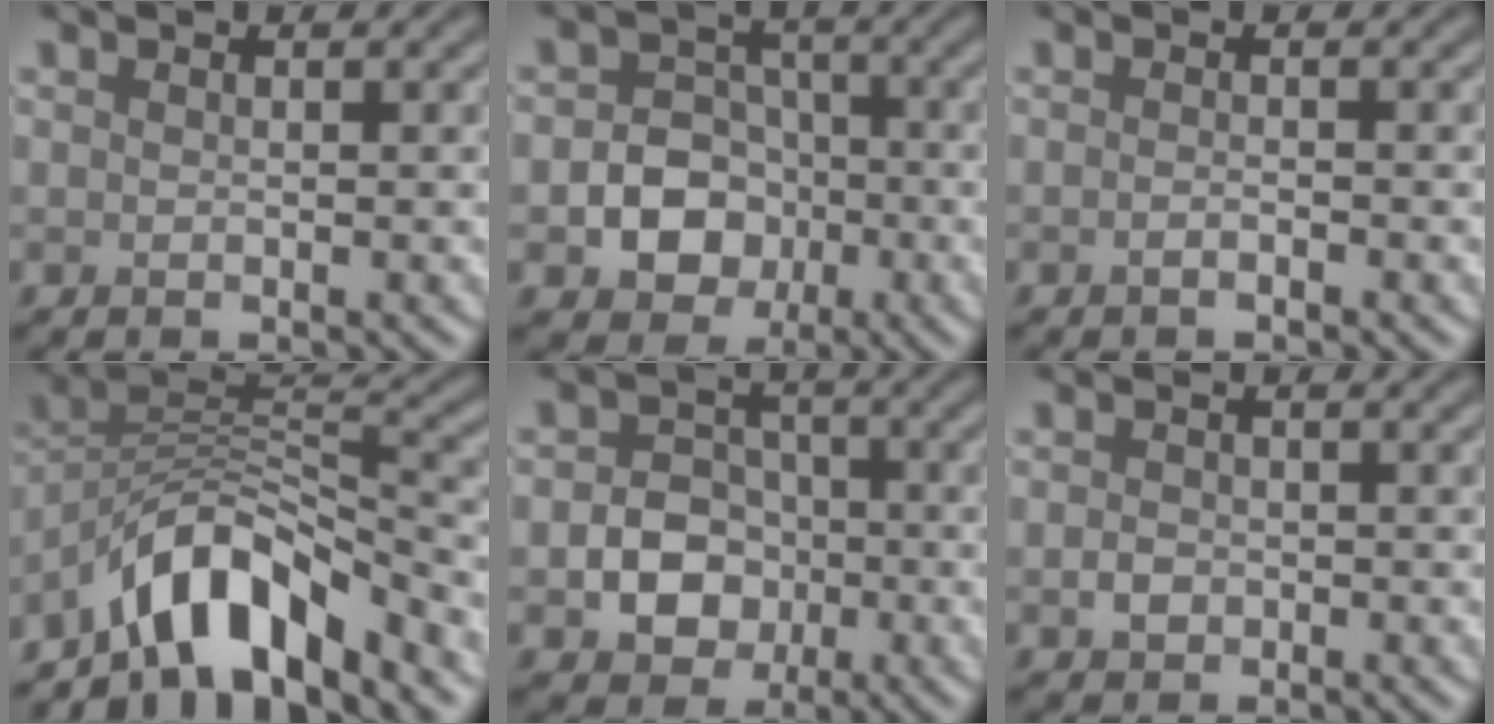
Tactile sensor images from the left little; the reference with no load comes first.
{"total": 5.7, "force": [-1.6, 4.8, 2.6], "torque": [-0.010, -0.002, -0.047]}
{"total": 0.8, "force": [-0.5, 0.2, 0.5], "torque": [-0.011, 0.000, -0.009]}
{"total": 7.9, "force": [-5.8, 2.5, 4.7], "torque": [-0.064, 0.007, -0.111]}
{"total": 4.9, "force": [-1.4, 4.1, 2.4], "torque": [-0.012, -0.001, -0.038]}
{"total": 1.2, "force": [-0.4, 1.0, 0.6], "torque": [-0.009, -0.002, -0.010]}